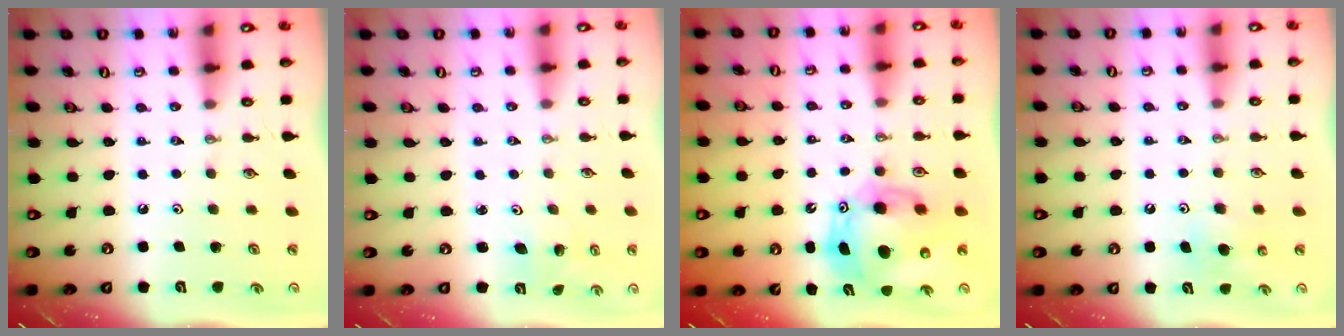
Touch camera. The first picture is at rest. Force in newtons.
{"total": 1.9, "press": 1.9, "slide": 0.1}
{"total": 13.9, "press": 13.6, "slide": 2.7}
{"total": 5.4, "press": 5.3, "slide": 0.5}